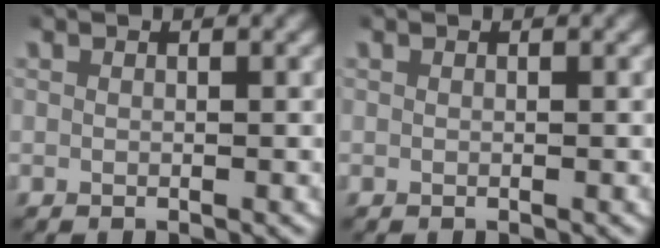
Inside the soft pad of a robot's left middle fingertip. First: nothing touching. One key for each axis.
{"total": 0.0}